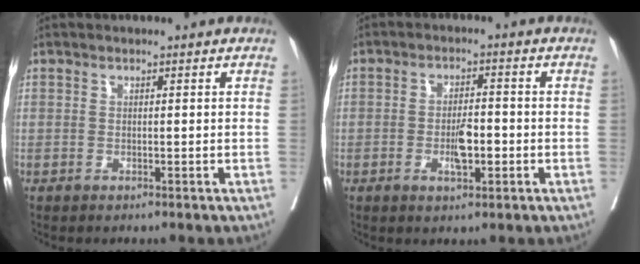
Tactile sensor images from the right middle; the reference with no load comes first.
{"total": 4.5, "force": [-1.3, 1.4, 4.1], "torque": [-0.074, 0.000, -0.018]}